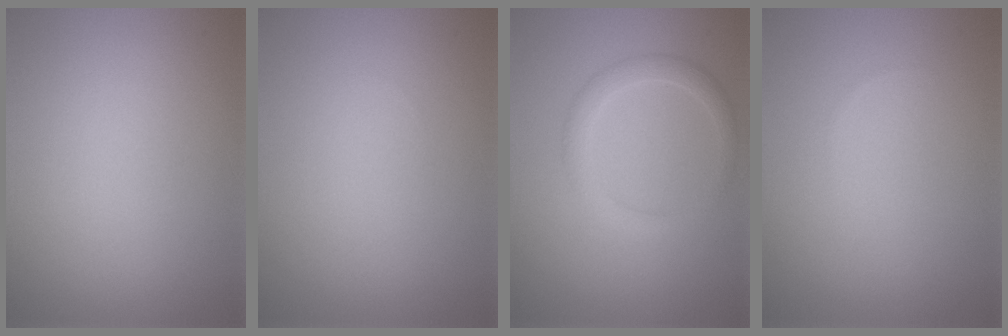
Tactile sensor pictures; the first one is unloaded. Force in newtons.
{"total": 0.0}
{"total": 2.2, "press": 2.2, "slide": 0.1}
{"total": 0.0}